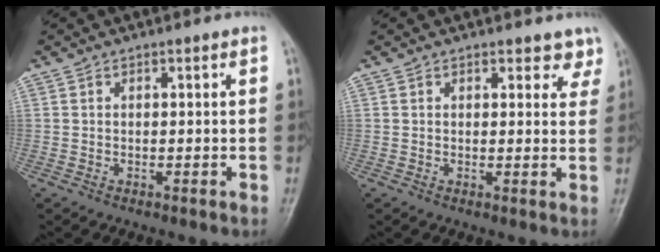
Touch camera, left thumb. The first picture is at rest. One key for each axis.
{"total": 3.4, "fx": 2.8, "fy": 1.7, "fz": 1.1, "tx": 0.020, "ty": -0.014, "tz": 0.025}